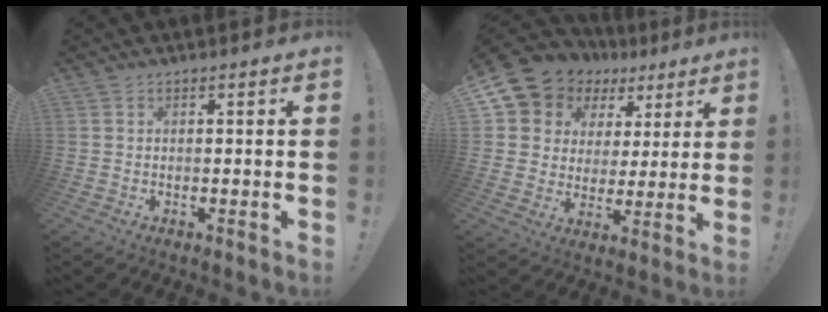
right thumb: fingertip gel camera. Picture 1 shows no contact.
{"total": 9.0, "force": [5.5, 6.9, 1.7], "torque": [-0.039, -0.048, 0.110]}